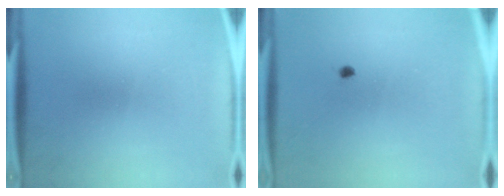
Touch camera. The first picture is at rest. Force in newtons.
{"total": 0.7}